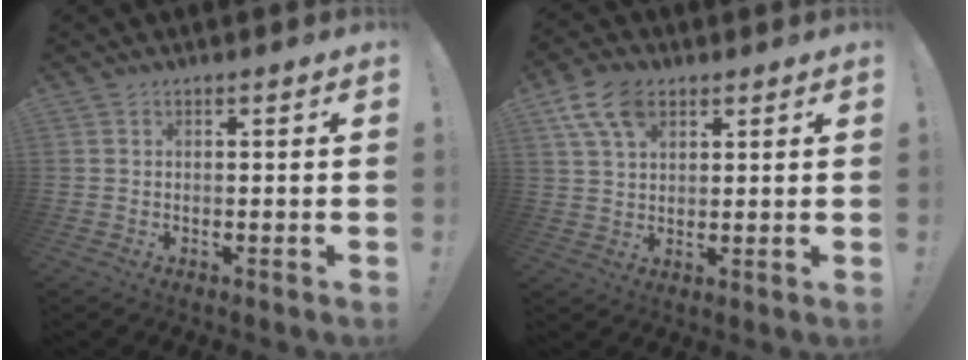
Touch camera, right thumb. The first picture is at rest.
{"total": 10.5, "force": [5.2, 6.5, 6.5], "torque": [-0.117, -0.010, 0.098]}